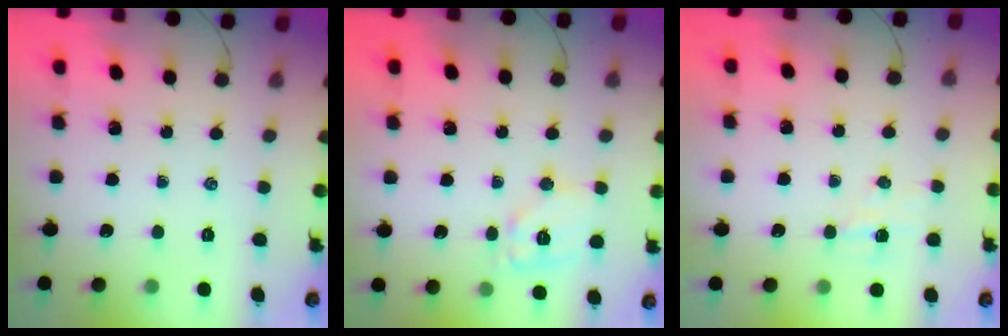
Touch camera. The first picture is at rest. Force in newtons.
{"total": 10.4, "press": 10.4, "slide": 0.4}
{"total": 3.7, "press": 3.5, "slide": 1.0}